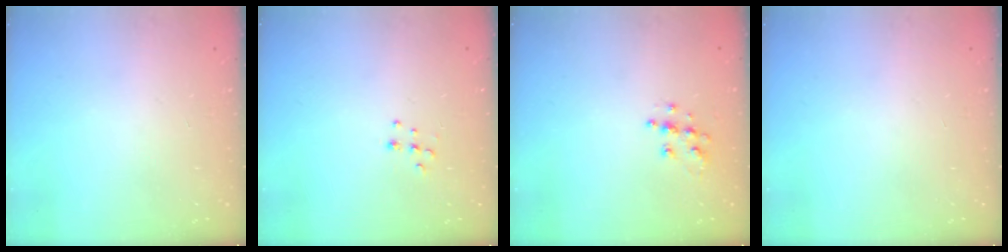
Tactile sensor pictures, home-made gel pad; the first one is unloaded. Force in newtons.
{"total": 7.0, "press": 6.9, "slide": 0.6}
{"total": 7.7, "press": 7.7, "slide": 0.3}
{"total": 0.0}